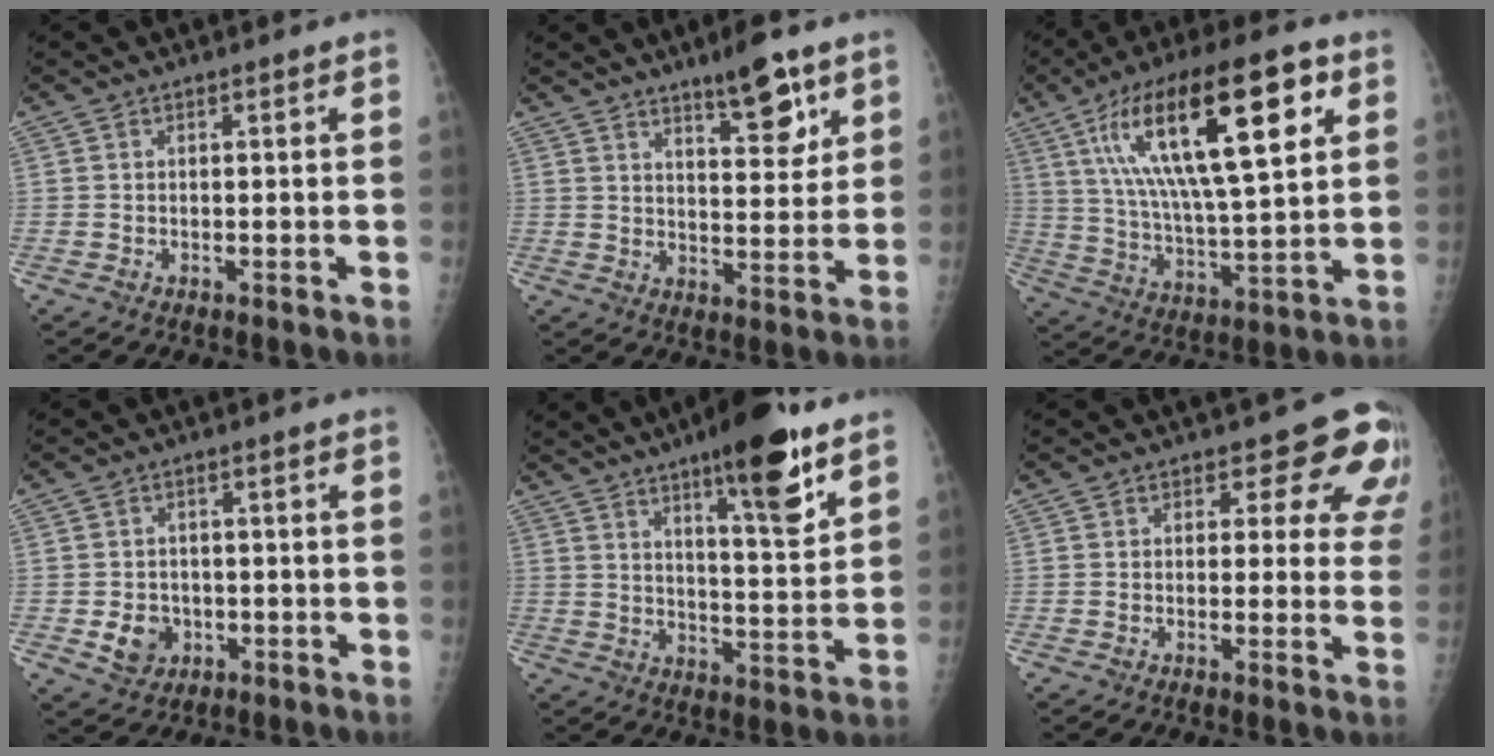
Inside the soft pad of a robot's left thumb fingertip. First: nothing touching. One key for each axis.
{"total": 9.3, "fx": 6.1, "fy": 2.8, "fz": 6.5, "tx": -0.076, "ty": -0.040, "tz": 0.093}
{"total": 24.8, "fx": 9.7, "fy": 7.7, "fz": 21.5, "tx": -0.361, "ty": -0.009, "tz": 0.162}
{"total": 5.1, "fx": -1.4, "fy": 4.3, "fz": 2.3, "tx": -0.017, "ty": 0.006, "tz": -0.014}
{"total": 14.6, "fx": 9.1, "fy": 3.1, "fz": 11.1, "tx": -0.142, "ty": -0.057, "tz": 0.136}
{"total": 9.7, "fx": 5.7, "fy": 5.8, "fz": 5.4, "tx": -0.007, "ty": -0.021, "tz": 0.044}